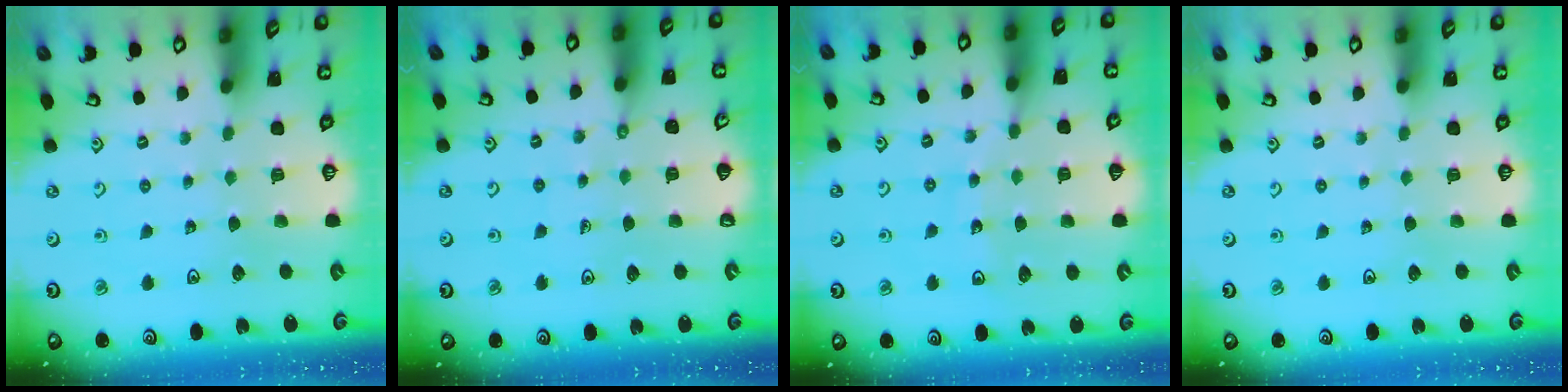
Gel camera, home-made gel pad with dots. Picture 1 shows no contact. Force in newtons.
{"total": 1.5, "press": 1.5, "slide": 0.2}
{"total": 10.8, "press": 10.3, "slide": 3.0}
{"total": 0.0}